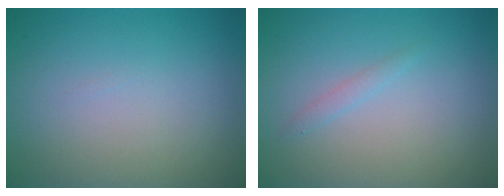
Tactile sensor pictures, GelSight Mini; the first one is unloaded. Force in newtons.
{"total": 0.8, "press": 0.8, "slide": 0.0}